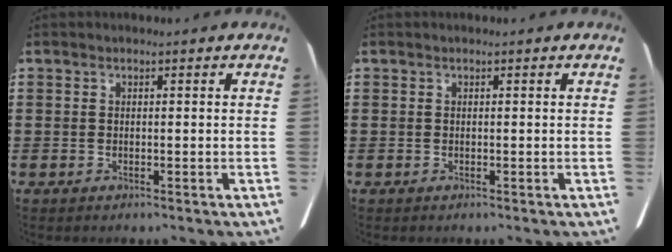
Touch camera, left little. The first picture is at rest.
{"total": 0.0}